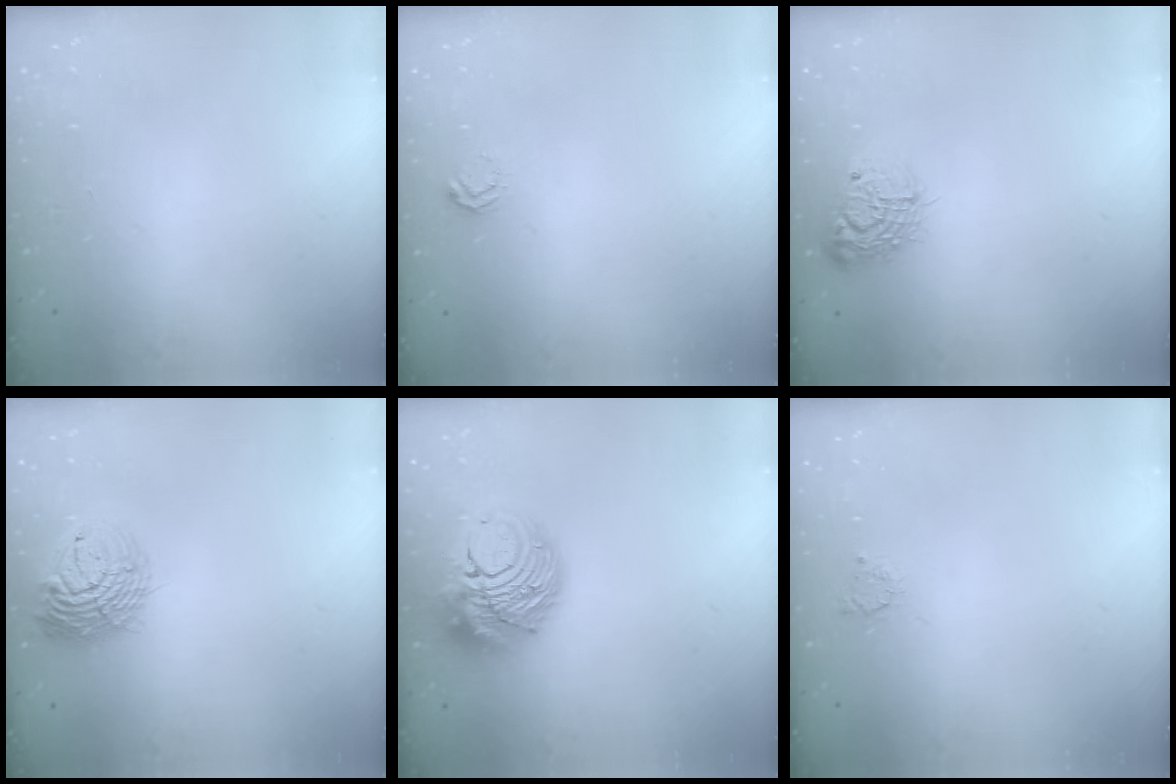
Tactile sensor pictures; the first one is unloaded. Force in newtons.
{"total": 4.1, "press": 4.1, "slide": 0.4}
{"total": 13.1, "press": 13.1, "slide": 0.8}
{"total": 13.5, "press": 13.4, "slide": 1.7}
{"total": 17.0, "press": 16.9, "slide": 1.7}
{"total": 2.4, "press": 2.4, "slide": 0.3}